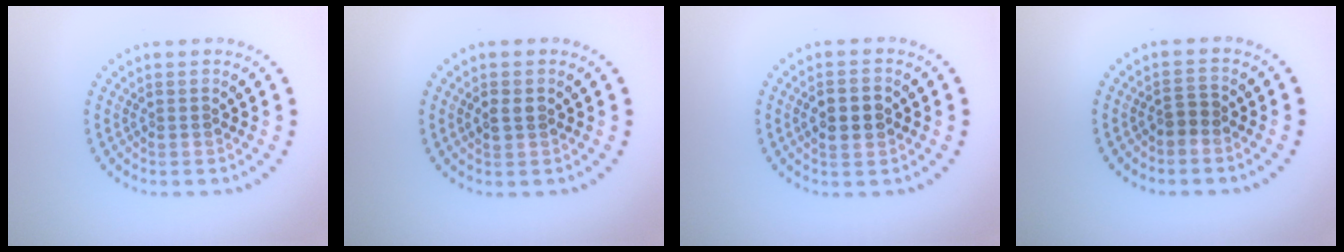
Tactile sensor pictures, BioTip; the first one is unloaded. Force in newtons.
{"total": 1.3, "press": 1.3, "slide": 0.2}
{"total": 2.8, "press": 2.8, "slide": 0.1}
{"total": 1.3, "press": 1.0, "slide": 0.8}